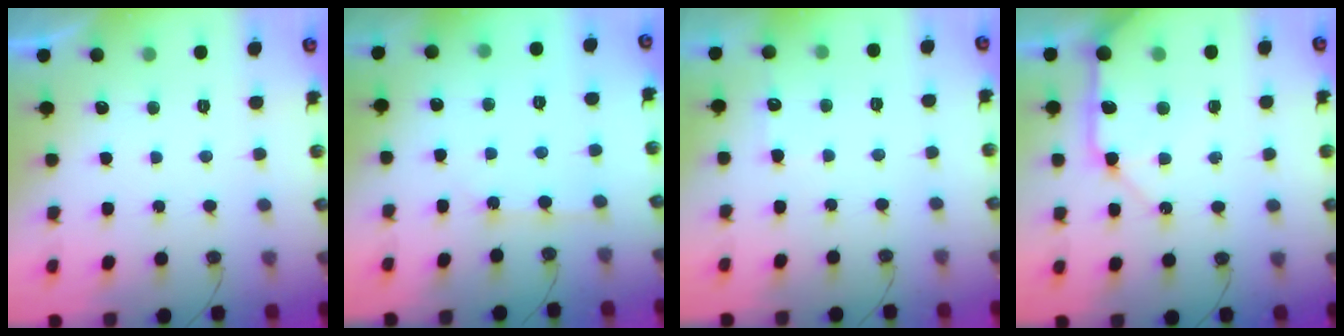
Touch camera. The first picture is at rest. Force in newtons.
{"total": 2.4, "press": 2.4, "slide": 0.3}
{"total": 4.4, "press": 4.4, "slide": 0.4}
{"total": 13.2, "press": 13.0, "slide": 1.9}